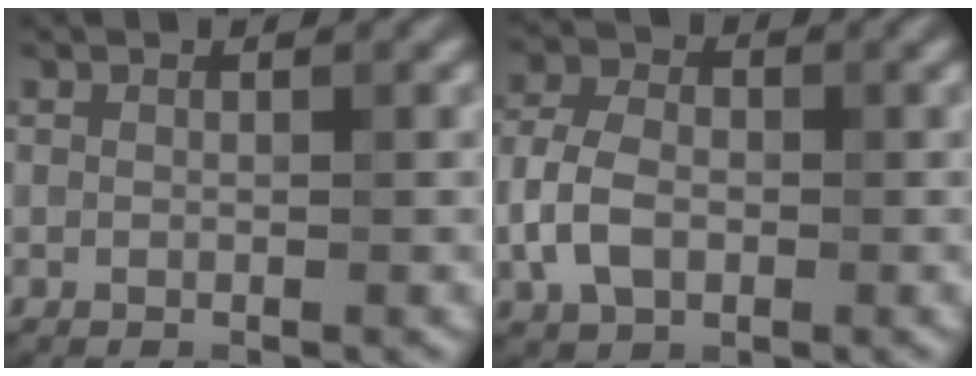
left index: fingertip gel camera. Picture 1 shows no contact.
{"total": 4.4, "force": [-1.1, 2.9, 3.1], "torque": [-0.073, 0.007, -0.023]}